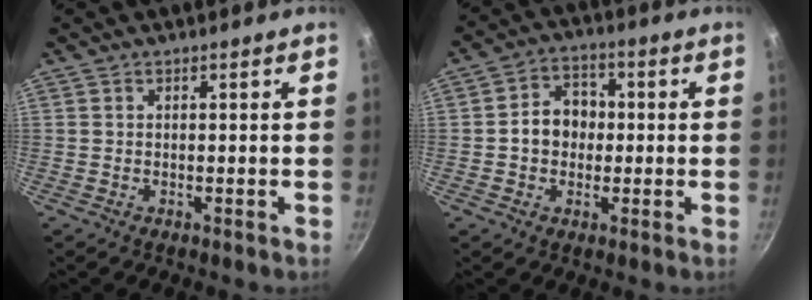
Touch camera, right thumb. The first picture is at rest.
{"total": 7.7, "force": [-0.2, 6.3, 4.4], "torque": [-0.040, 0.019, -0.014]}